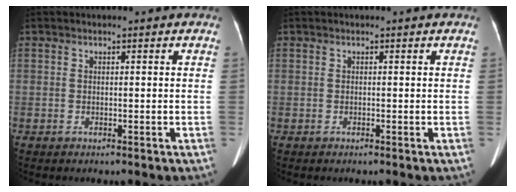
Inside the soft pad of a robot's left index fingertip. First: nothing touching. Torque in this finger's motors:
{"motor_torque": [-0.77, 0.17, -0.39, -0.02]}